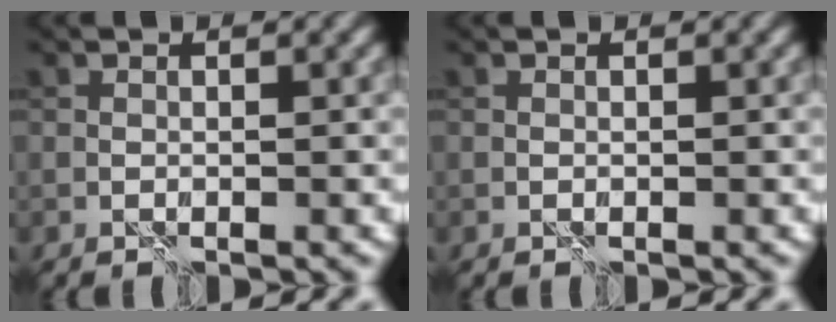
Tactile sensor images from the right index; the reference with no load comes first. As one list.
[{"total": 0.0}]